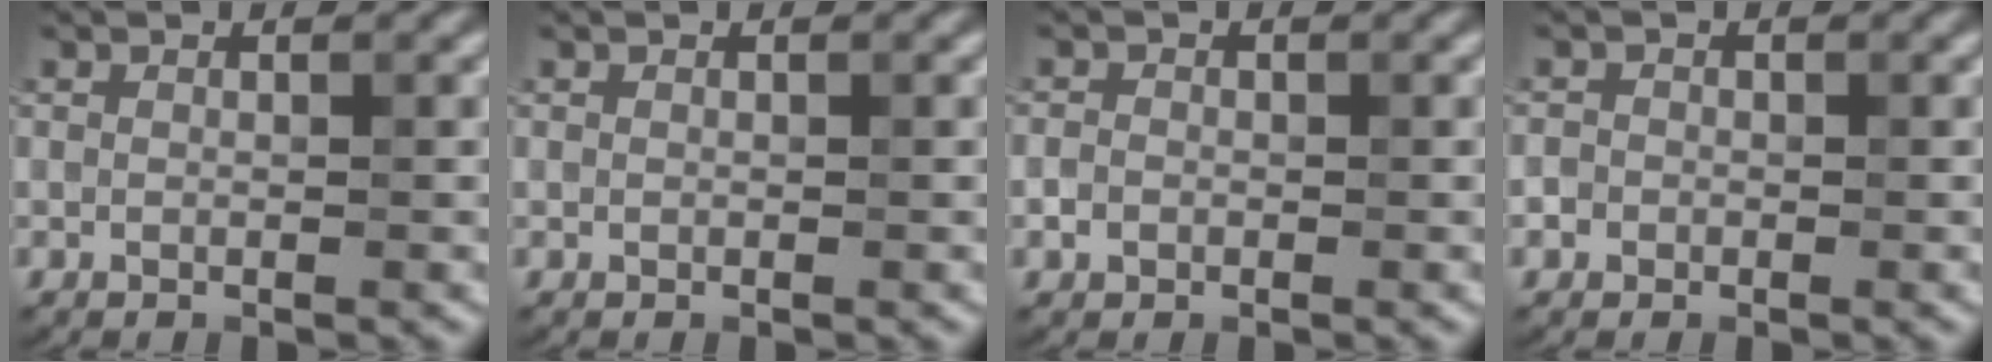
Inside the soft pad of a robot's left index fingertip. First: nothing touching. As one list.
[{"total": 0.0}, {"total": 1.0, "force": [-0.4, 0.9, 0.4], "torque": [0.007, 0.006, -0.009]}, {"total": 1.5, "force": [-0.5, 1.4, 0.3], "torque": [0.012, 0.017, -0.024]}]